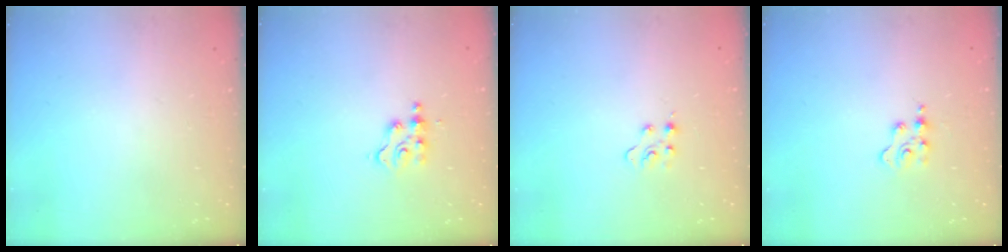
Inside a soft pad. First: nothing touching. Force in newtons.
{"total": 4.5, "press": 4.4, "slide": 0.6}
{"total": 3.5, "press": 3.5, "slide": 0.4}
{"total": 3.1, "press": 3.1, "slide": 0.5}